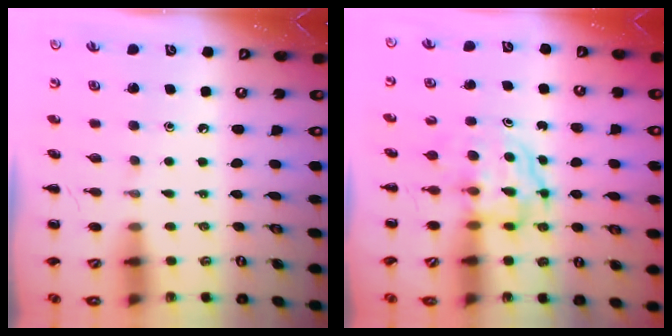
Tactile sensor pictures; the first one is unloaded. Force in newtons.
{"total": 3.9, "press": 3.9, "slide": 0.2}